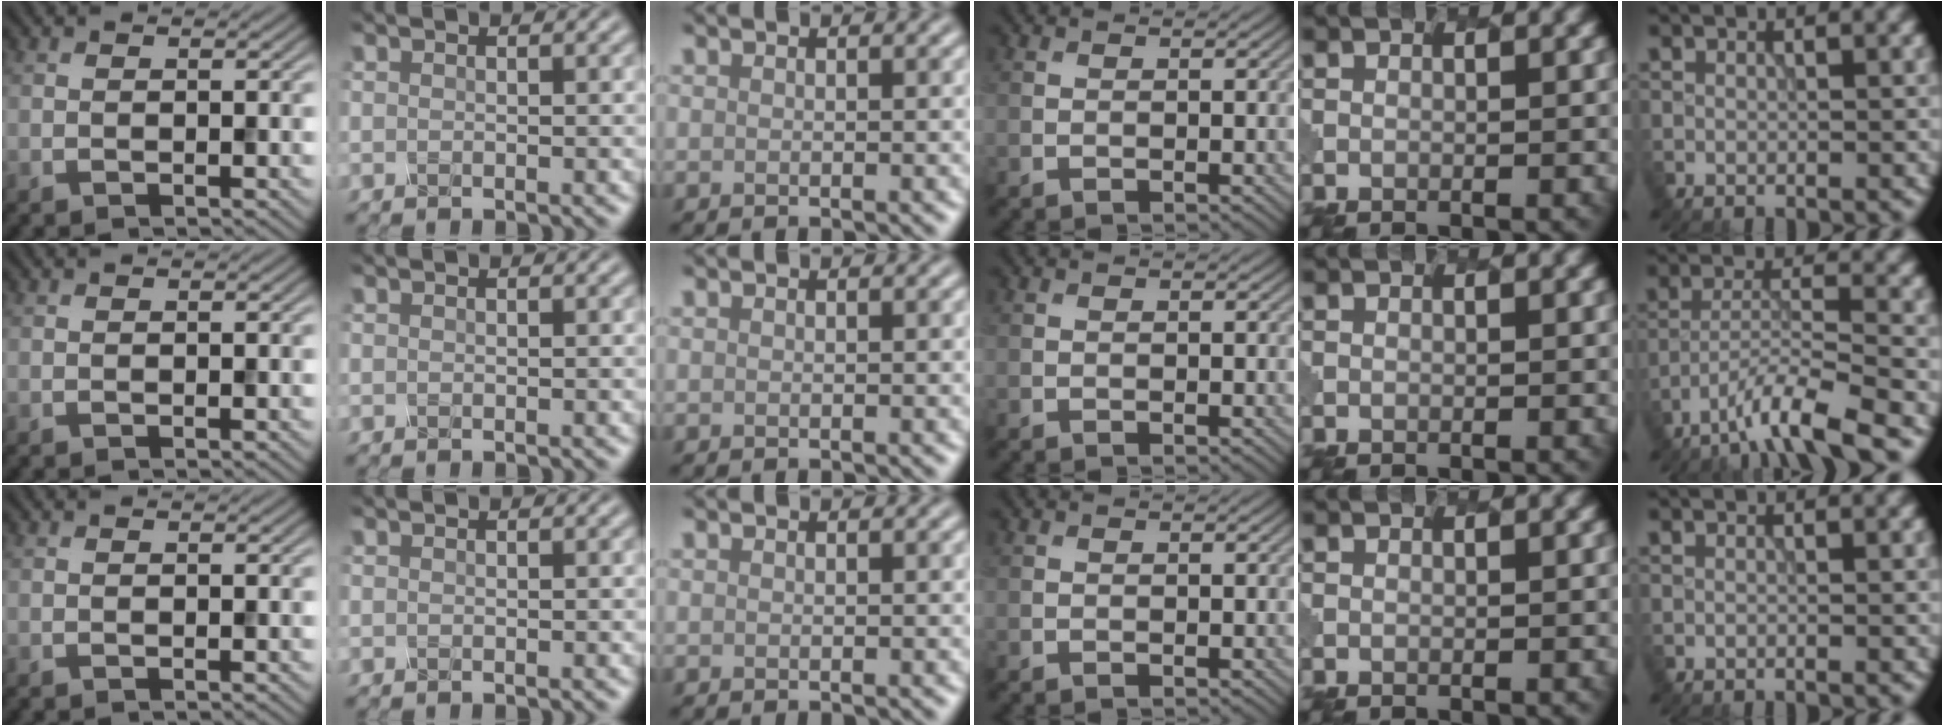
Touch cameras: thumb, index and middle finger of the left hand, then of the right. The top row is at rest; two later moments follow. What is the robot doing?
{"motion": "dispense", "object": "dispenser bottle"}